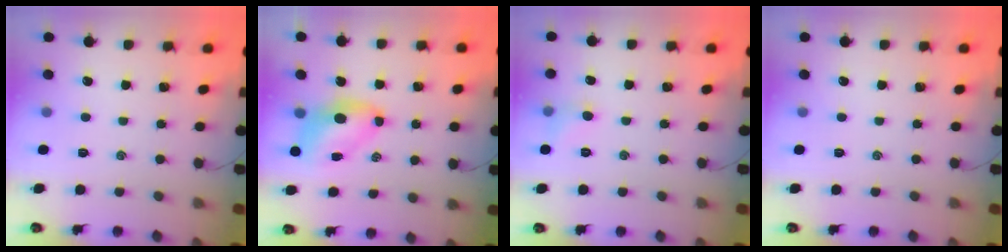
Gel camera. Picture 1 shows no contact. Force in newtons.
{"total": 7.2, "press": 7.1, "slide": 1.1}
{"total": 4.9, "press": 4.6, "slide": 1.6}
{"total": 0.0}